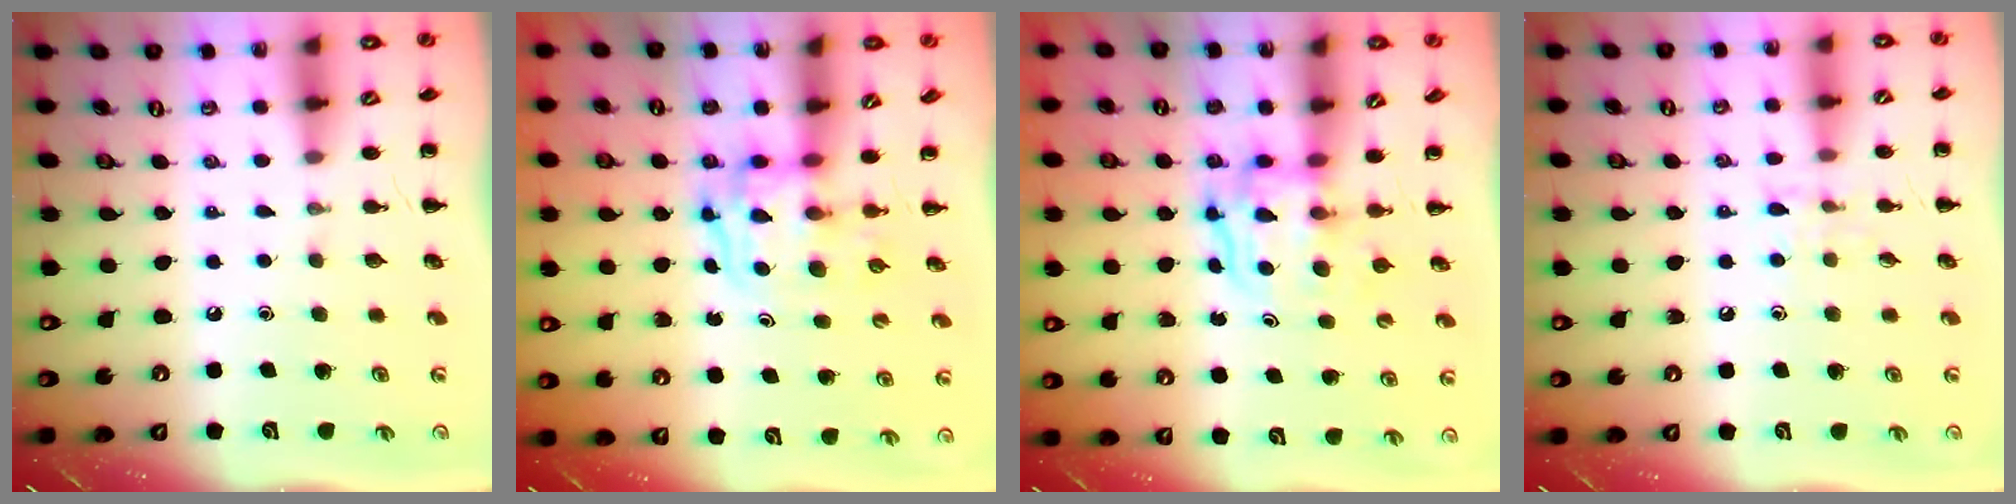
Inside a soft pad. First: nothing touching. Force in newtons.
{"total": 3.4, "press": 3.4, "slide": 0.6}
{"total": 3.6, "press": 3.5, "slide": 0.3}
{"total": 6.0, "press": 5.9, "slide": 1.2}